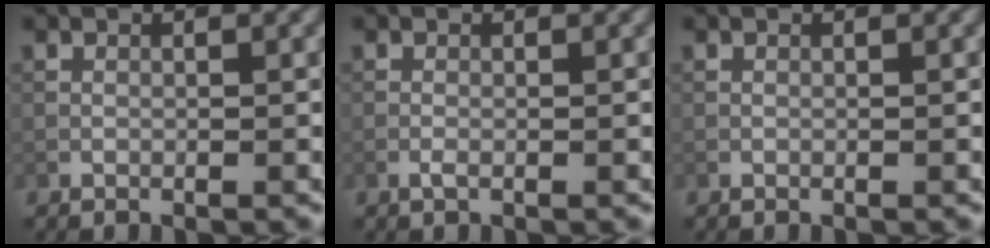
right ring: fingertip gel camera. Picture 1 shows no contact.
{"total": 0.6, "force": [-0.3, 0.1, 0.5], "torque": [-0.014, 0.000, -0.008]}
{"total": 0.0}